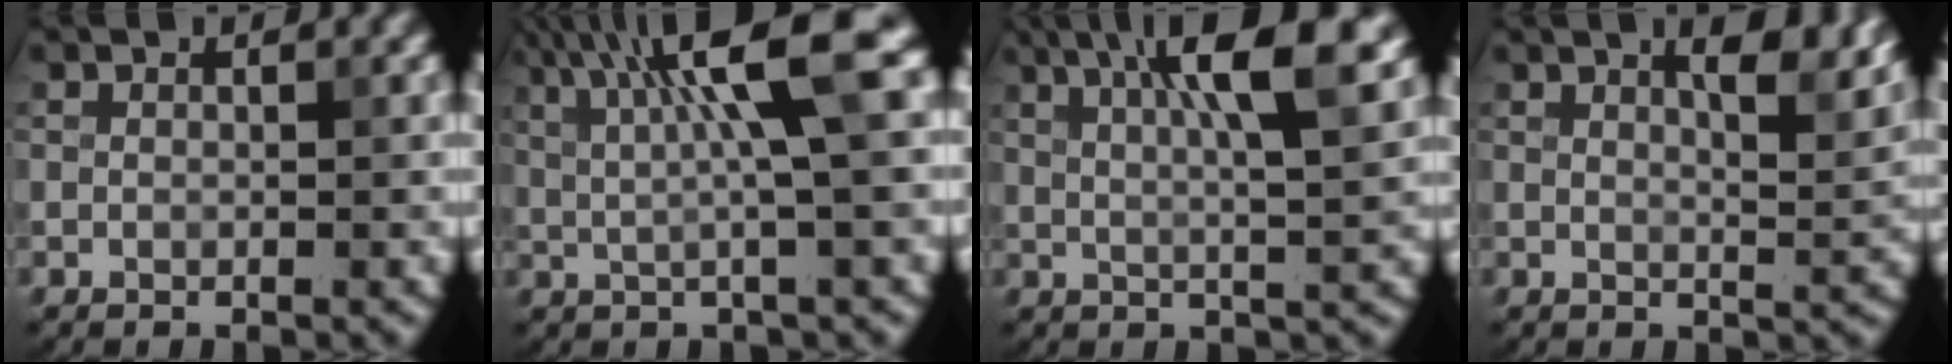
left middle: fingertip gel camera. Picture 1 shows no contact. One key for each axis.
{"total": 8.3, "fx": 2.5, "fy": 1.2, "fz": 7.8, "tx": -0.116, "ty": 0.015, "tz": 0.038}
{"total": 8.3, "fx": 3.5, "fy": 1.7, "fz": 7.4, "tx": -0.094, "ty": 0.018, "tz": 0.047}
{"total": 5.6, "fx": 3.4, "fy": 1.7, "fz": 4.2, "tx": -0.040, "ty": 0.015, "tz": 0.035}